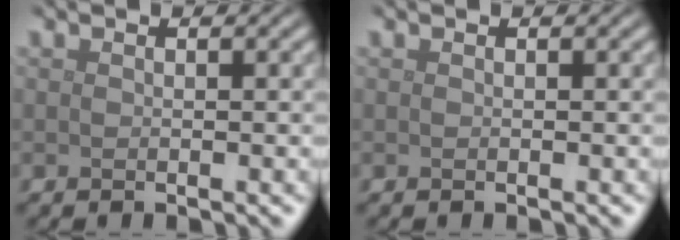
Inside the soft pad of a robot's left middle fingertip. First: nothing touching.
{"total": 0.0}